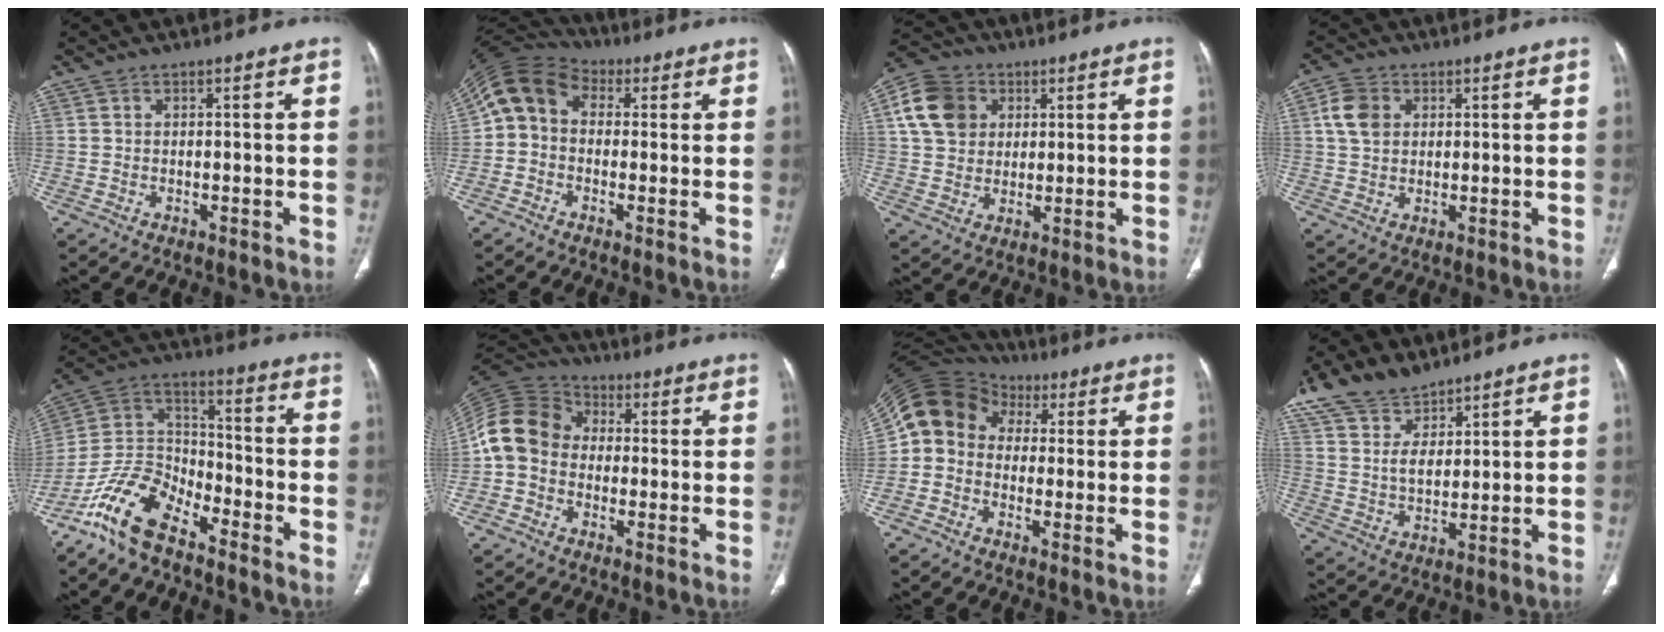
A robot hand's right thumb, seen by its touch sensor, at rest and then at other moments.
{"total": 9.3, "force": [0.6, 7.4, 5.6], "torque": [-0.098, 0.036, -0.009]}
{"total": 11.4, "force": [3.4, 9.5, 5.2], "torque": [-0.086, 0.003, 0.056]}
{"total": 6.1, "force": [1.7, 4.7, 3.5], "torque": [-0.059, 0.003, 0.030]}
{"total": 12.3, "force": [-9.4, 5.0, 6.1], "torque": [-0.112, 0.075, -0.189]}
{"total": 11.3, "force": [-1.0, 9.6, 5.9], "torque": [-0.113, 0.035, -0.035]}
{"total": 11.5, "force": [0.9, 9.9, 5.8], "torque": [-0.099, 0.040, 0.000]}
{"total": 11.4, "force": [8.5, 5.9, 4.8], "torque": [-0.074, -0.024, 0.172]}